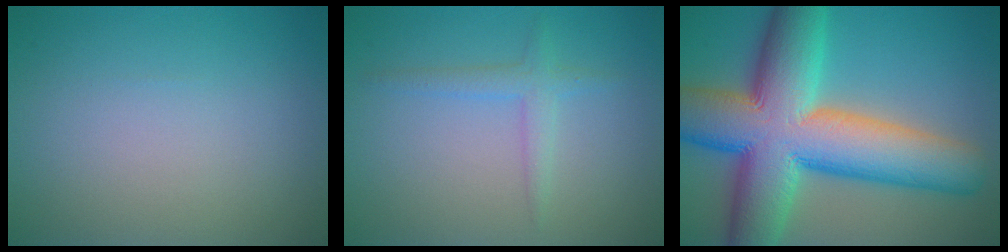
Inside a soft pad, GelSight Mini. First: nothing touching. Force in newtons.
{"total": 1.8, "press": 1.8, "slide": 0.2}
{"total": 15.8, "press": 15.8, "slide": 0.6}